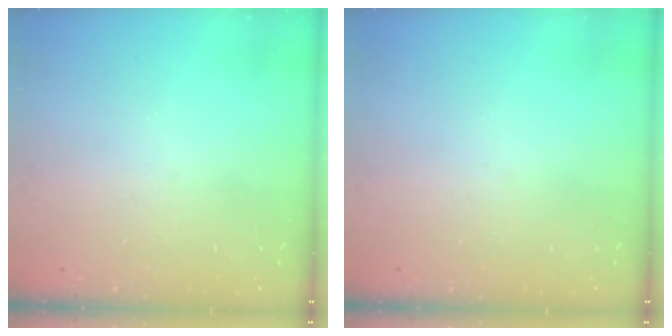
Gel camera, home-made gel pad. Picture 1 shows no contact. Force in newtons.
{"total": 0.0}